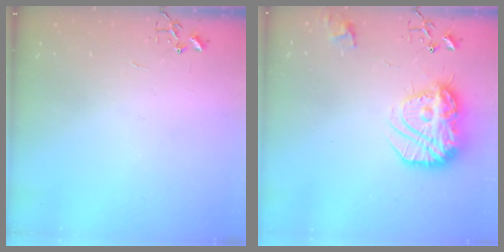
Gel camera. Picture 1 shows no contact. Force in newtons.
{"total": 17.7, "press": 17.7, "slide": 1.2}